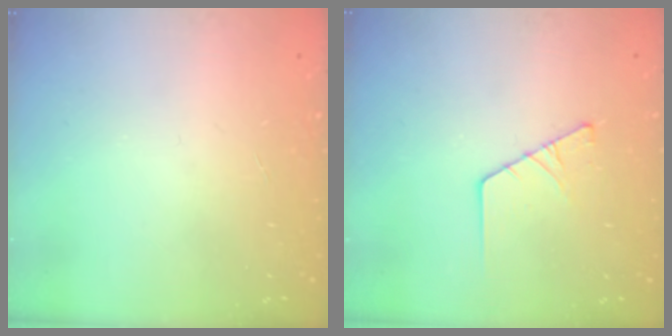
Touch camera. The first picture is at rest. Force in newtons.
{"total": 2.5, "press": 2.5, "slide": 0.3}